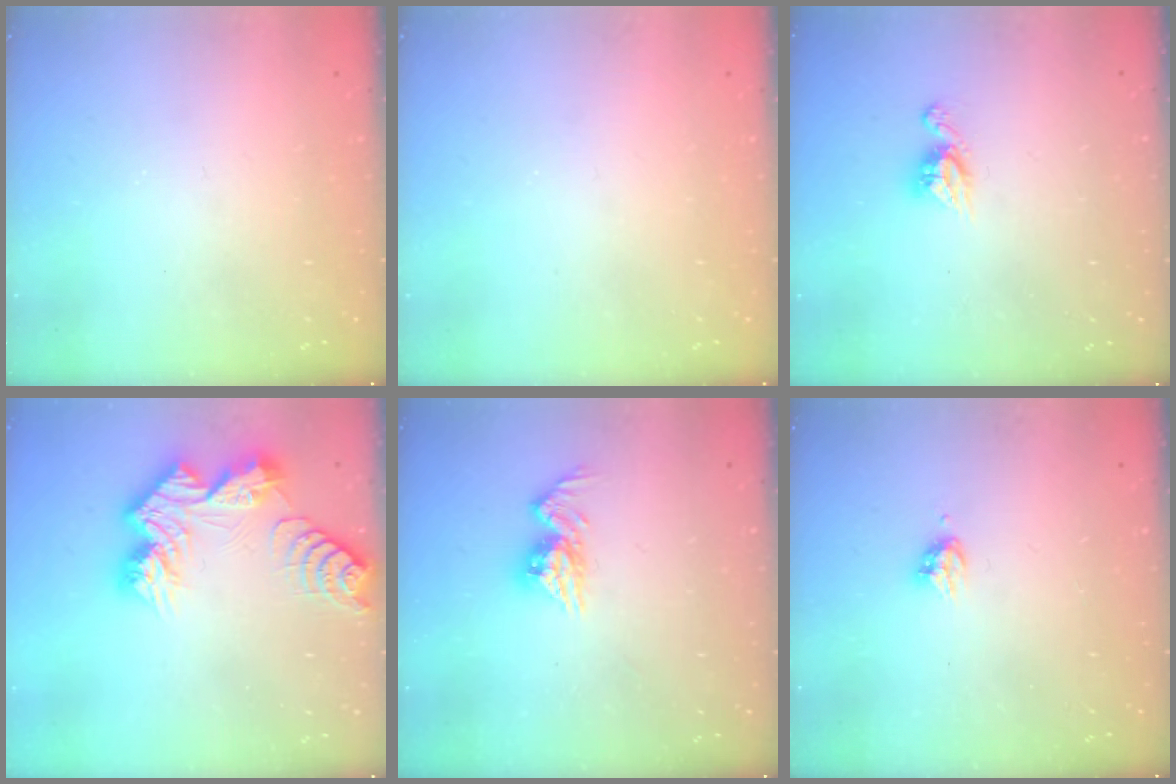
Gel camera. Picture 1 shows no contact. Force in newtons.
{"total": 0.0}
{"total": 6.7, "press": 6.7, "slide": 0.4}
{"total": 13.3, "press": 13.3, "slide": 1.3}
{"total": 9.8, "press": 9.8, "slide": 0.8}
{"total": 4.2, "press": 4.1, "slide": 0.5}